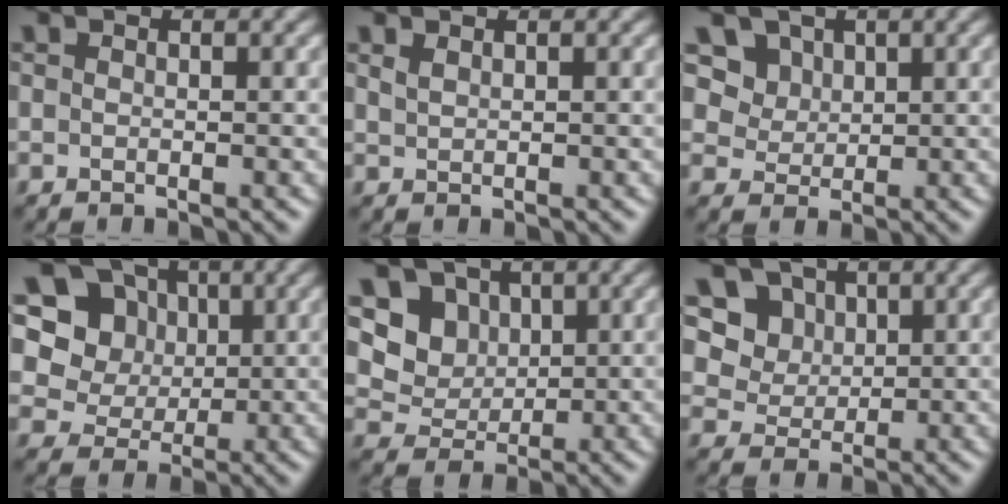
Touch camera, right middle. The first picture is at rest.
{"total": 0.7, "force": [0.6, 0.3, 0.3], "torque": [-0.013, 0.001, 0.016]}
{"total": 4.9, "force": [2.8, 3.6, 1.9], "torque": [-0.050, -0.011, 0.057]}
{"total": 7.5, "force": [2.7, 6.3, 3.0], "torque": [-0.058, 0.007, 0.041]}
{"total": 4.1, "force": [1.5, 3.5, 1.5], "torque": [-0.035, -0.015, 0.034]}
{"total": 6.1, "force": [3.0, 4.8, 2.2], "torque": [-0.047, -0.009, 0.055]}